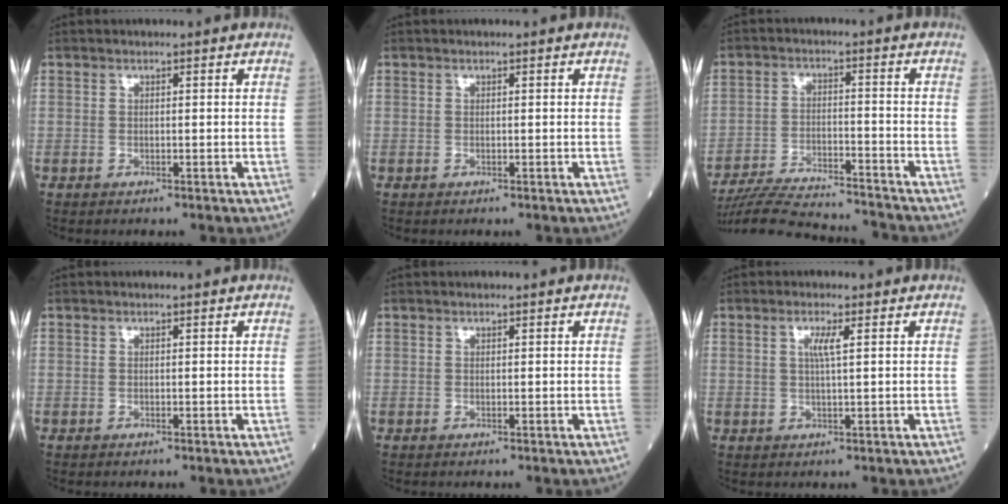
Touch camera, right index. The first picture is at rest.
{"total": 0.0}
{"total": 14.3, "force": [-13.8, 1.1, 3.9], "torque": [-0.071, -0.003, -0.216]}
{"total": 0.0}
{"total": 0.0}
{"total": 2.4, "force": [0.7, -0.1, 2.3], "torque": [-0.048, -0.003, 0.013]}